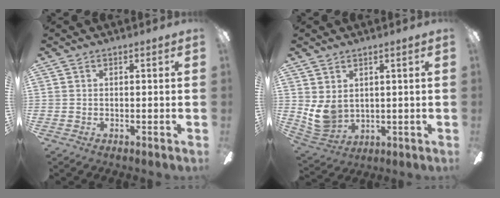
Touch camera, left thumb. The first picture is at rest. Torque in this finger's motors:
{"motor_torque": [1.02, 1.17, 0.61, -0.30, 0.07]}